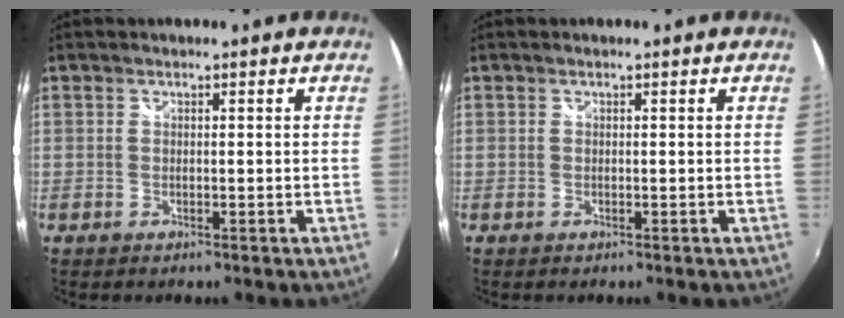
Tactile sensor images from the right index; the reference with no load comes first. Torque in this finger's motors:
{"motor_torque": [0.00, 0.00, 0.00, 0.00]}